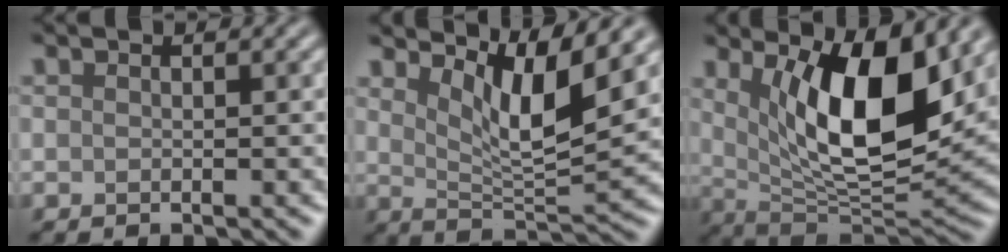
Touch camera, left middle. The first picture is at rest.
{"total": 6.1, "force": [3.4, 1.4, 4.8], "torque": [-0.081, -0.012, 0.060]}
{"total": 10.3, "force": [3.3, 3.8, 9.0], "torque": [-0.144, -0.023, 0.062]}